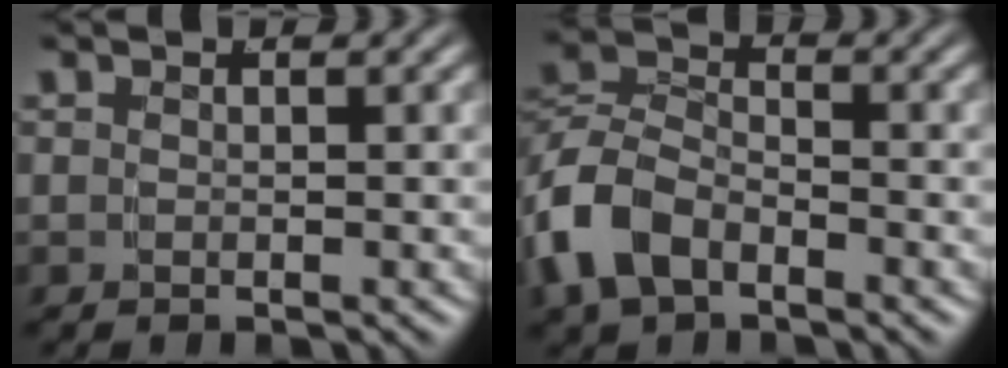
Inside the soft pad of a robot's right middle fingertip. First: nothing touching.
{"total": 8.5, "force": [-2.7, 7.2, 3.6], "torque": [-0.104, -0.015, -0.055]}